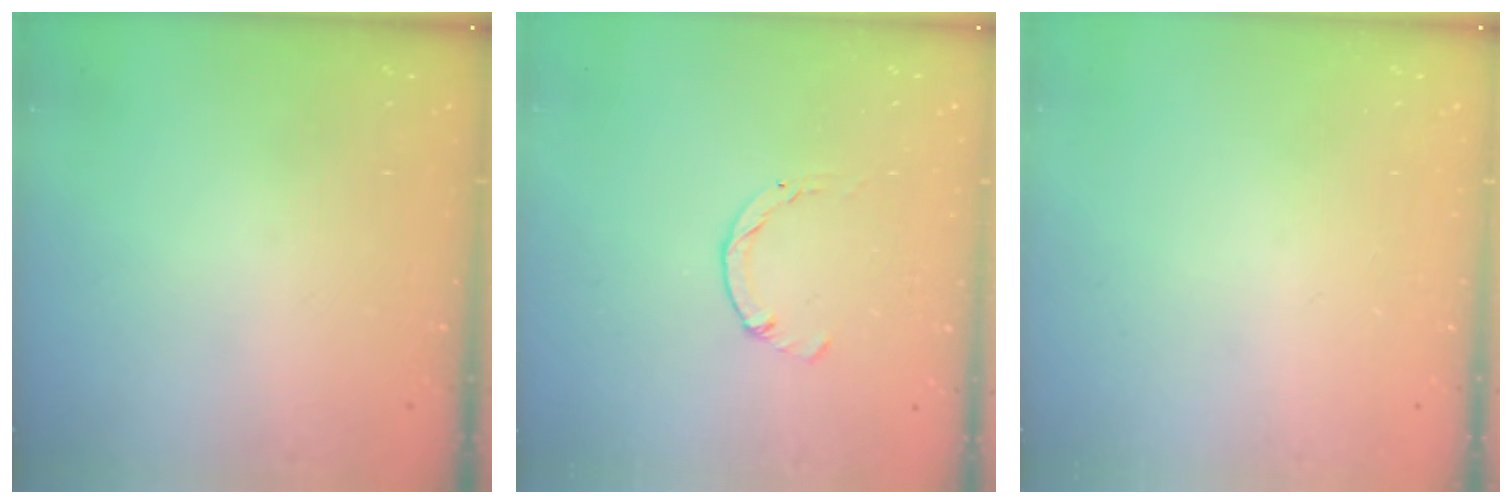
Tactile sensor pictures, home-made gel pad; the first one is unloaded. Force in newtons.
{"total": 0.0}
{"total": 0.0}